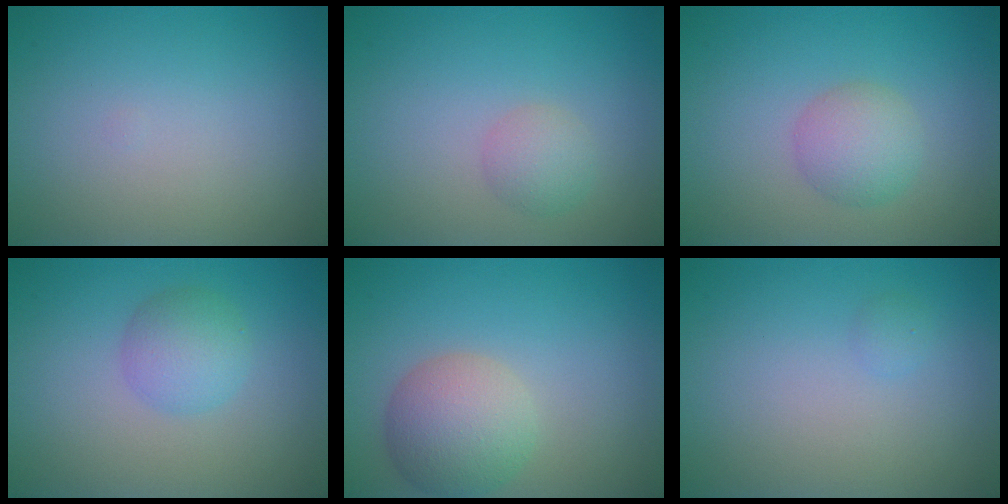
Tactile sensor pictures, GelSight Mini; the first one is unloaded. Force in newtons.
{"total": 1.8, "press": 1.8, "slide": 0.0}
{"total": 2.8, "press": 2.8, "slide": 0.1}
{"total": 2.8, "press": 2.8, "slide": 0.1}
{"total": 4.8, "press": 4.8, "slide": 0.3}
{"total": 0.6, "press": 0.6, "slide": 0.1}